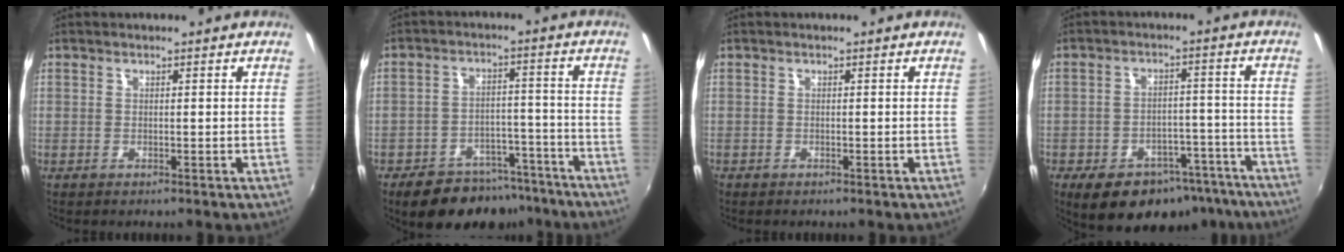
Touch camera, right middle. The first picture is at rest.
{"total": 13.9, "force": [-10.7, 7.4, 4.9], "torque": [-0.104, 0.028, -0.136]}
{"total": 0.6, "force": [-0.5, 0.3, 0.0], "torque": [-0.003, -0.002, -0.011]}
{"total": 16.4, "force": [-11.5, 8.9, 7.5], "torque": [-0.131, 0.012, -0.135]}